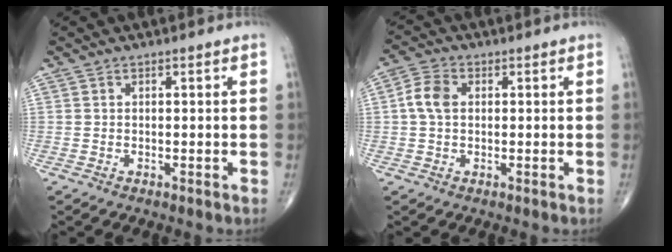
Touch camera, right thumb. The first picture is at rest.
{"total": 4.9, "force": [0.5, 3.4, 3.5], "torque": [-0.074, 0.012, 0.003]}